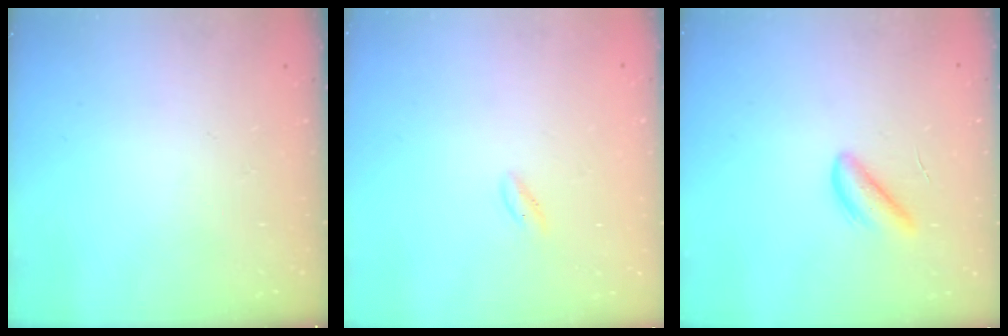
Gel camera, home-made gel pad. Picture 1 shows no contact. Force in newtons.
{"total": 0.5, "press": 0.0, "slide": 0.5}
{"total": 3.4, "press": 3.4, "slide": 0.3}